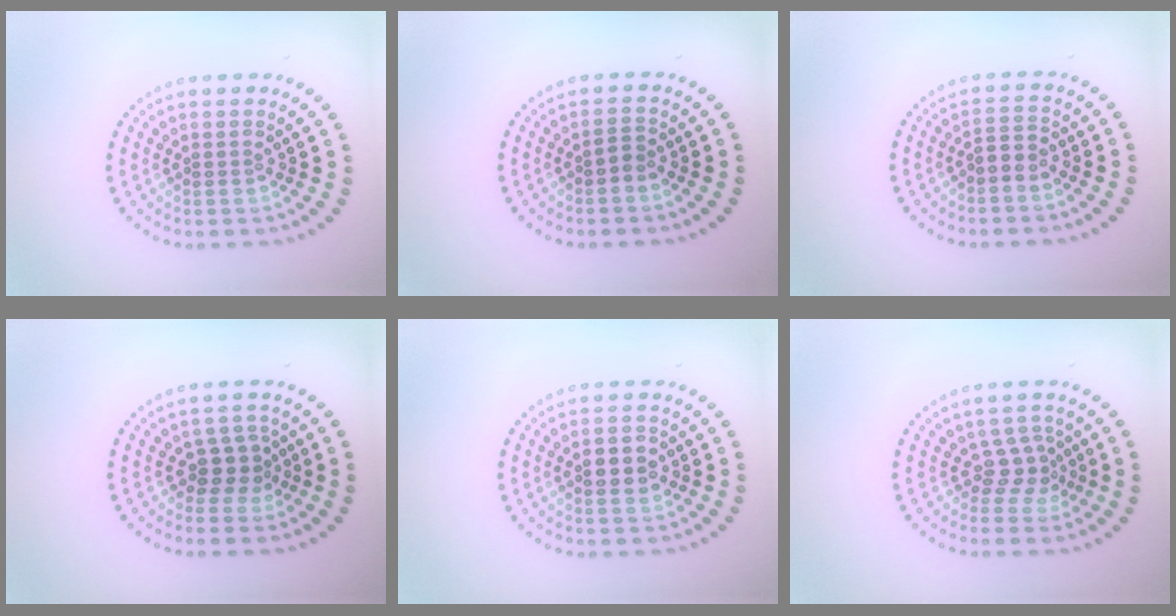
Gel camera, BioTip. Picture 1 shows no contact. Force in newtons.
{"total": 0.9, "press": 0.7, "slide": 0.6}
{"total": 1.6, "press": 1.2, "slide": 1.1}
{"total": 2.4, "press": 1.9, "slide": 1.5}
{"total": 2.8, "press": 2.8, "slide": 0.1}
{"total": 2.2, "press": 1.5, "slide": 1.6}